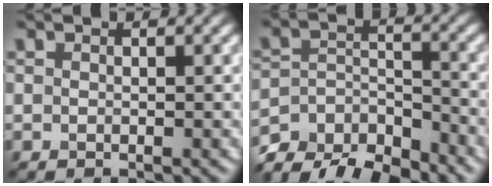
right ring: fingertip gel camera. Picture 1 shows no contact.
{"total": 9.4, "force": [-8.2, 3.6, 2.9], "torque": [-0.048, -0.003, -0.132]}